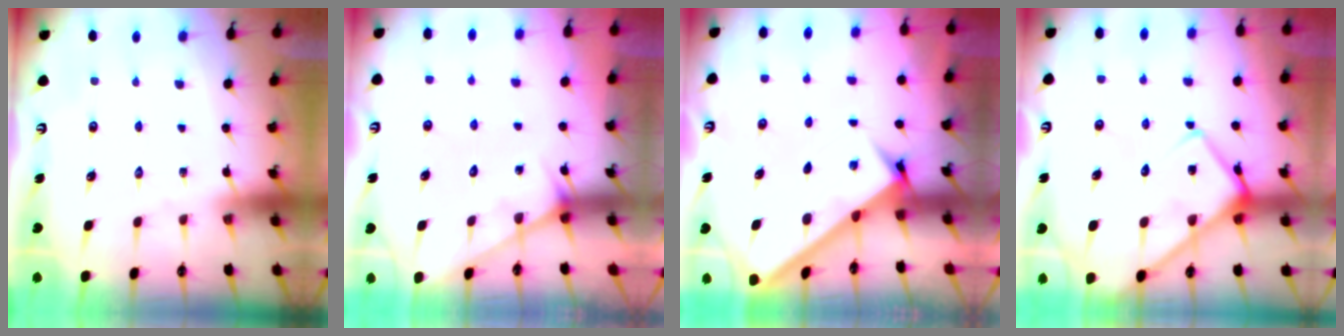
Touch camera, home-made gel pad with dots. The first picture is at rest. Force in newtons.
{"total": 4.4, "press": 4.4, "slide": 0.3}
{"total": 3.1, "press": 3.1, "slide": 0.4}
{"total": 12.2, "press": 12.1, "slide": 1.1}